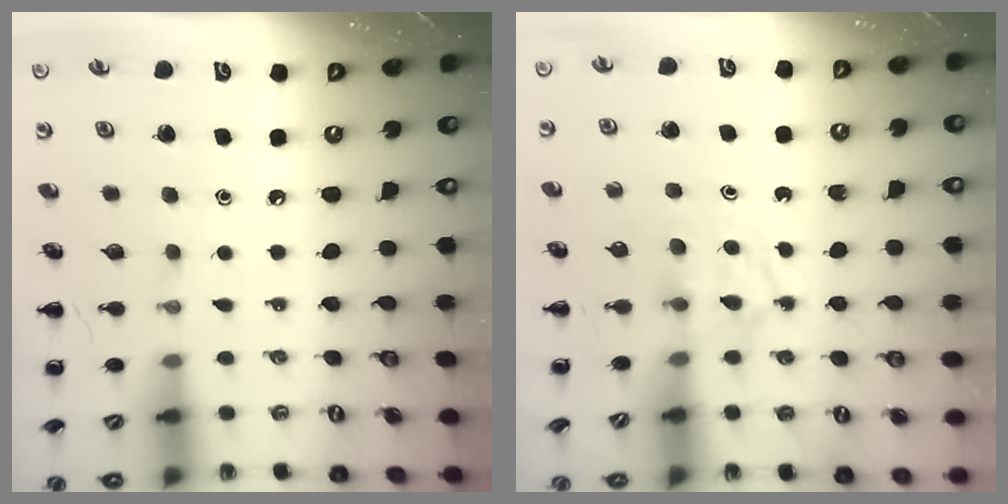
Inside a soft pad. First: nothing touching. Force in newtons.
{"total": 3.3, "press": 3.1, "slide": 1.2}